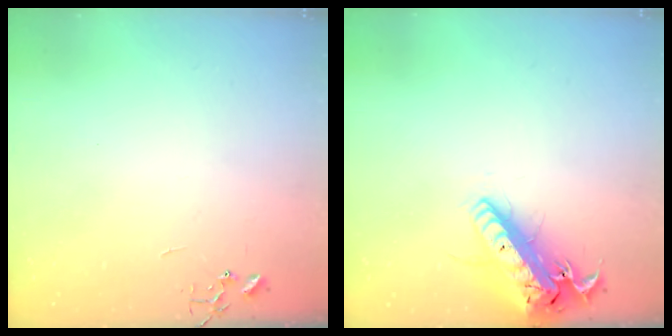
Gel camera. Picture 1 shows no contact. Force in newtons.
{"total": 18.3, "press": 17.9, "slide": 3.4}